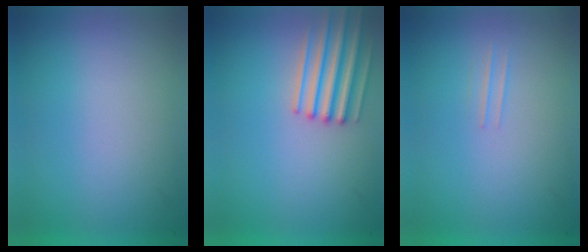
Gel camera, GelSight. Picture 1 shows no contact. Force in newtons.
{"total": 3.2}
{"total": 1.1}